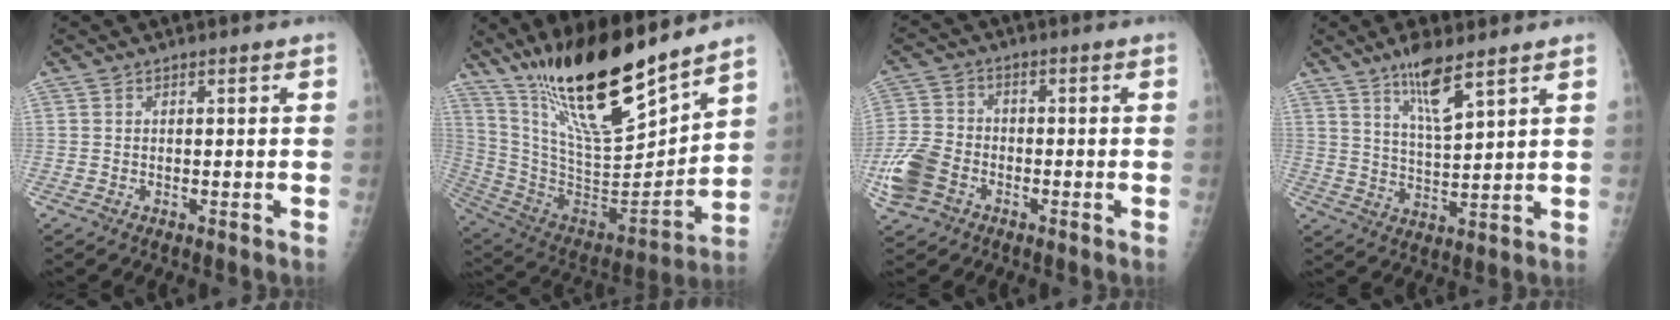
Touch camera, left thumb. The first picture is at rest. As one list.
[{"total": 24.7, "force": [18.5, 5.3, 15.5], "torque": [-0.235, -0.101, 0.333]}, {"total": 9.5, "force": [-4.0, 7.0, 5.1], "torque": [-0.108, 0.016, -0.079]}, {"total": 8.4, "force": [5.5, 1.6, 6.1], "torque": [-0.110, -0.035, 0.105]}]